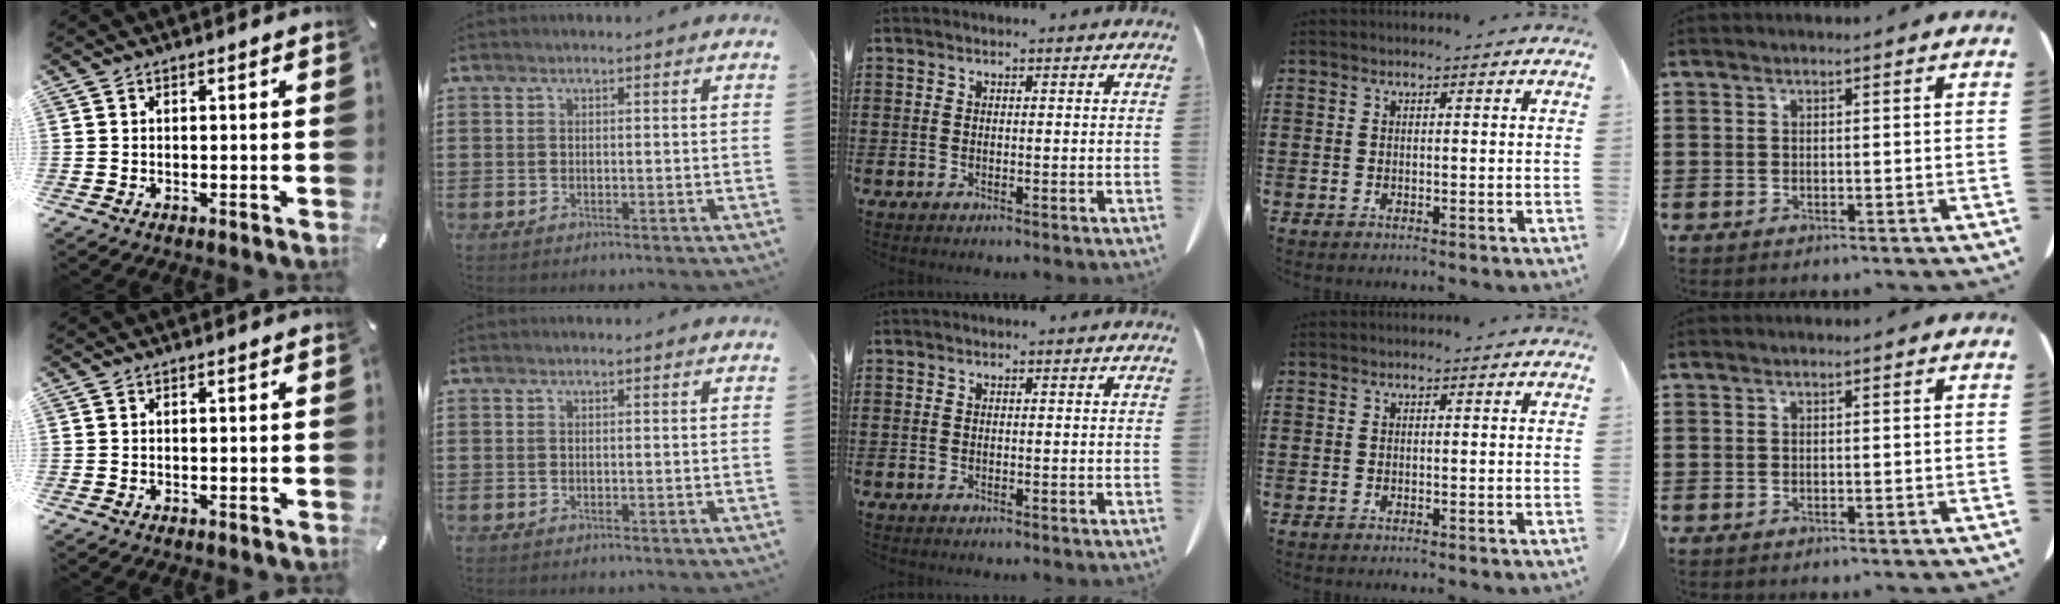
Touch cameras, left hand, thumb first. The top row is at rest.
{}